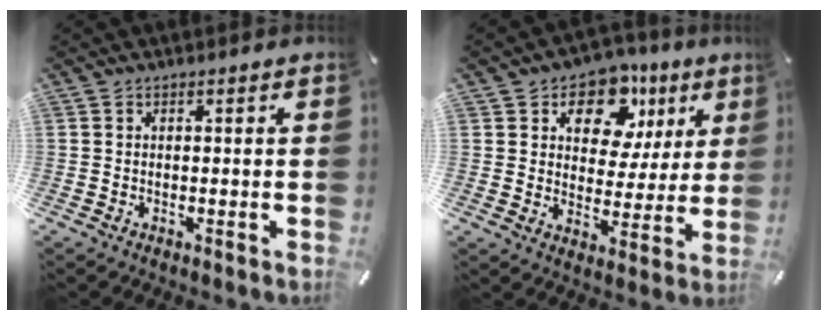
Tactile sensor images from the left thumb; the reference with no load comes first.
{"total": 12.2, "force": [6.4, 8.5, 6.0], "torque": [-0.089, -0.033, 0.113]}